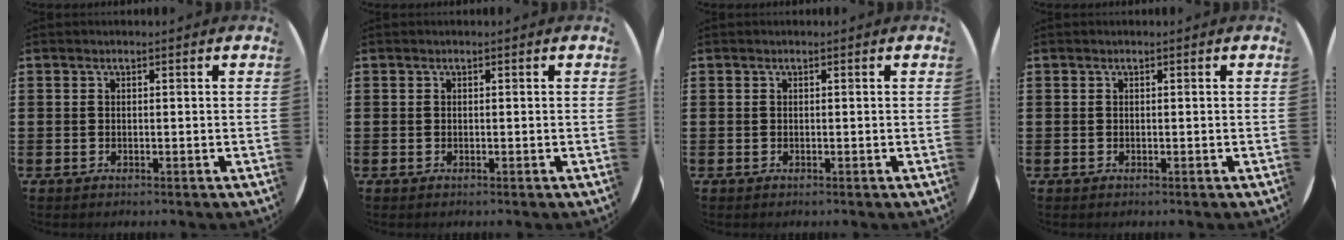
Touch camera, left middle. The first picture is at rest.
{"total": 0.0}
{"total": 0.0}
{"total": 0.0}